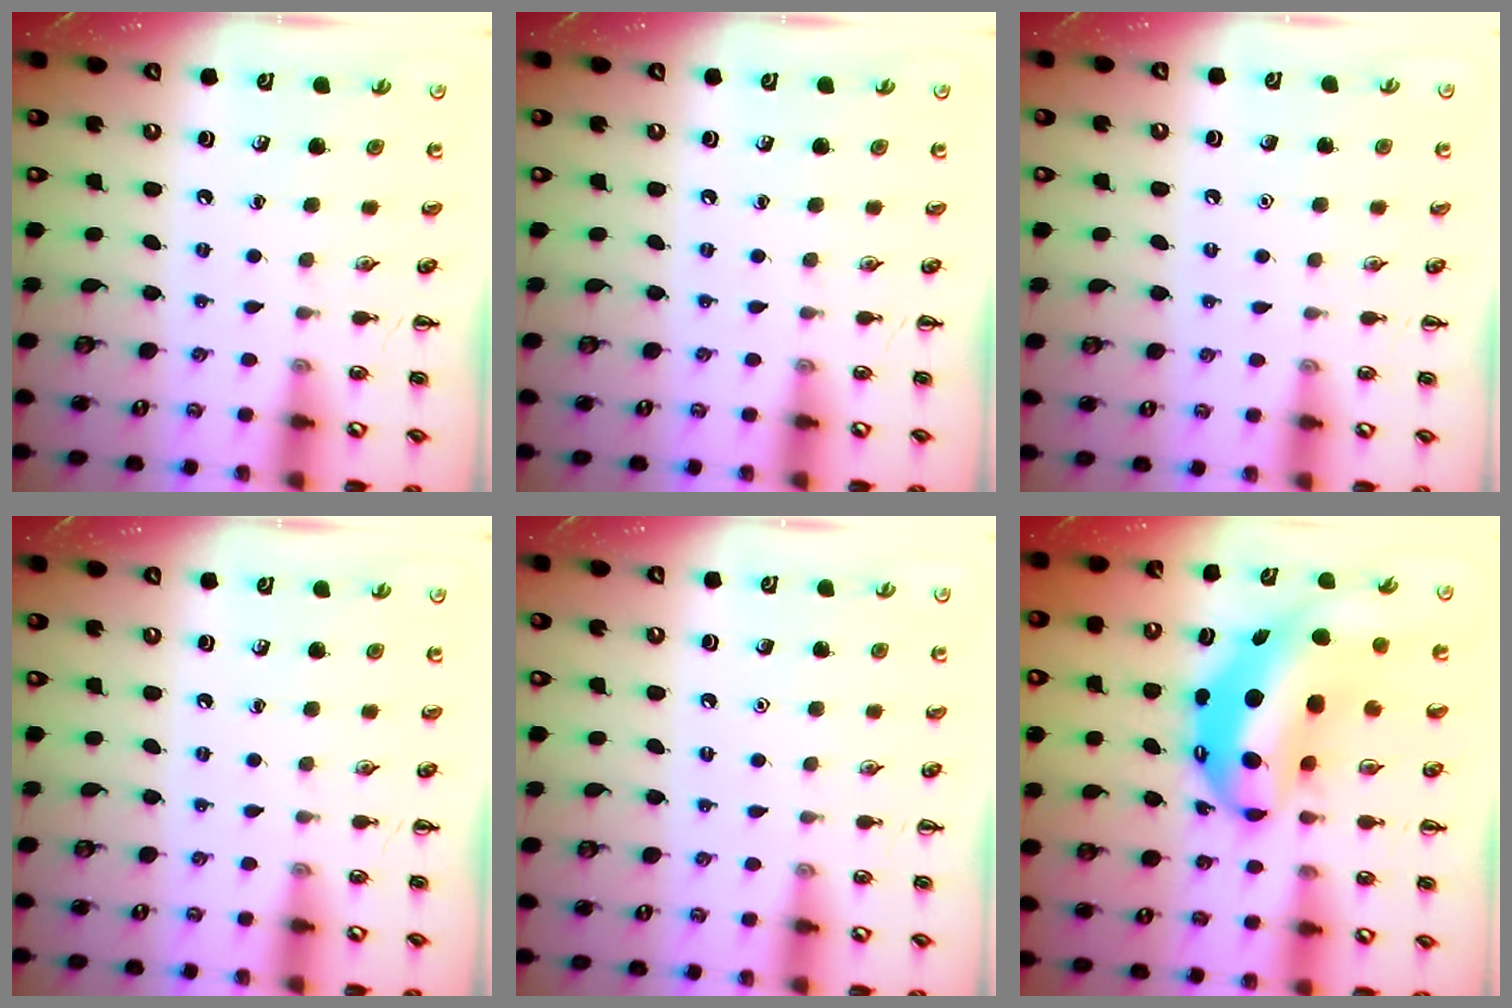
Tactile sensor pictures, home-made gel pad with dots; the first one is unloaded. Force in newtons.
{"total": 0.0}
{"total": 1.5, "press": 1.5, "slide": 0.1}
{"total": 0.0}
{"total": 1.6, "press": 1.5, "slide": 0.1}
{"total": 12.1, "press": 11.6, "slide": 3.2}